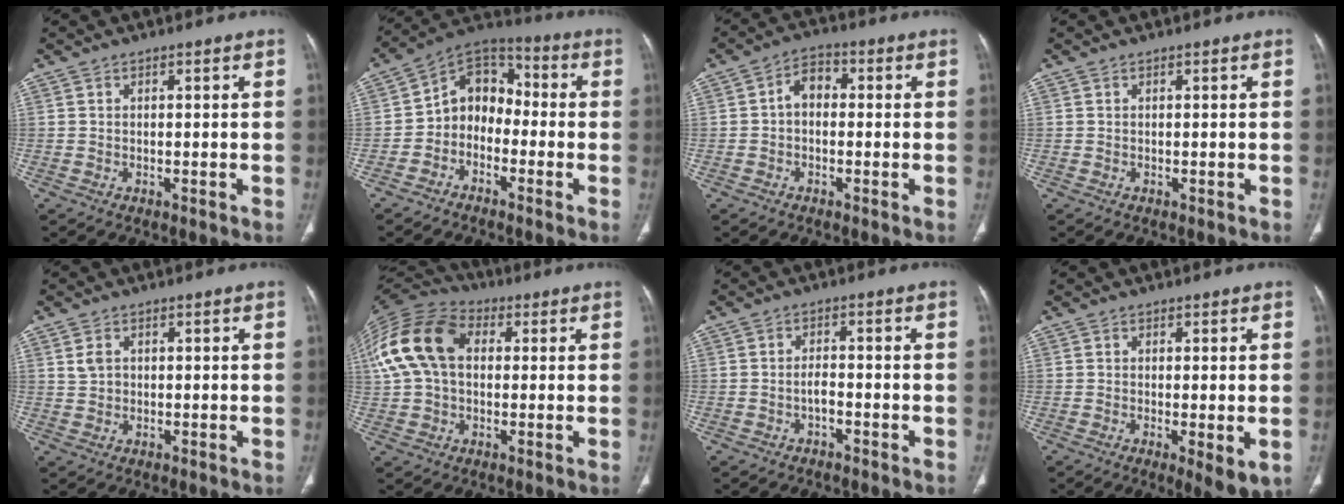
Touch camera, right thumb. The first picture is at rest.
{"total": 9.7, "force": [-2.4, 7.7, 5.4], "torque": [-0.056, 0.053, -0.062]}
{"total": 5.0, "force": [-0.1, 3.5, 3.5], "torque": [-0.043, 0.019, -0.014]}
{"total": 0.0}
{"total": 2.5, "force": [0.7, 1.9, 1.4], "torque": [-0.023, 0.002, 0.019]}
{"total": 16.6, "force": [2.9, 11.3, 11.8], "torque": [-0.242, 0.035, 0.046]}
{"total": 2.0, "force": [-1.2, 1.2, 1.2], "torque": [-0.015, 0.015, -0.020]}
{"total": 5.7, "force": [-1.4, 1.6, 5.2], "torque": [-0.080, -0.019, -0.018]}